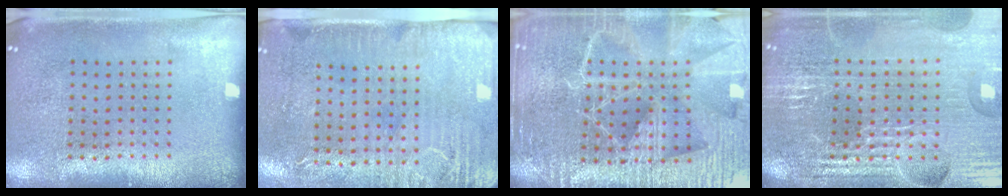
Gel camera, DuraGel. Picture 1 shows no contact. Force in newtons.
{"total": 2.9, "press": 2.4, "slide": 1.6}
{"total": 5.7, "press": 5.0, "slide": 2.6}
{"total": 4.9, "press": 4.6, "slide": 1.5}